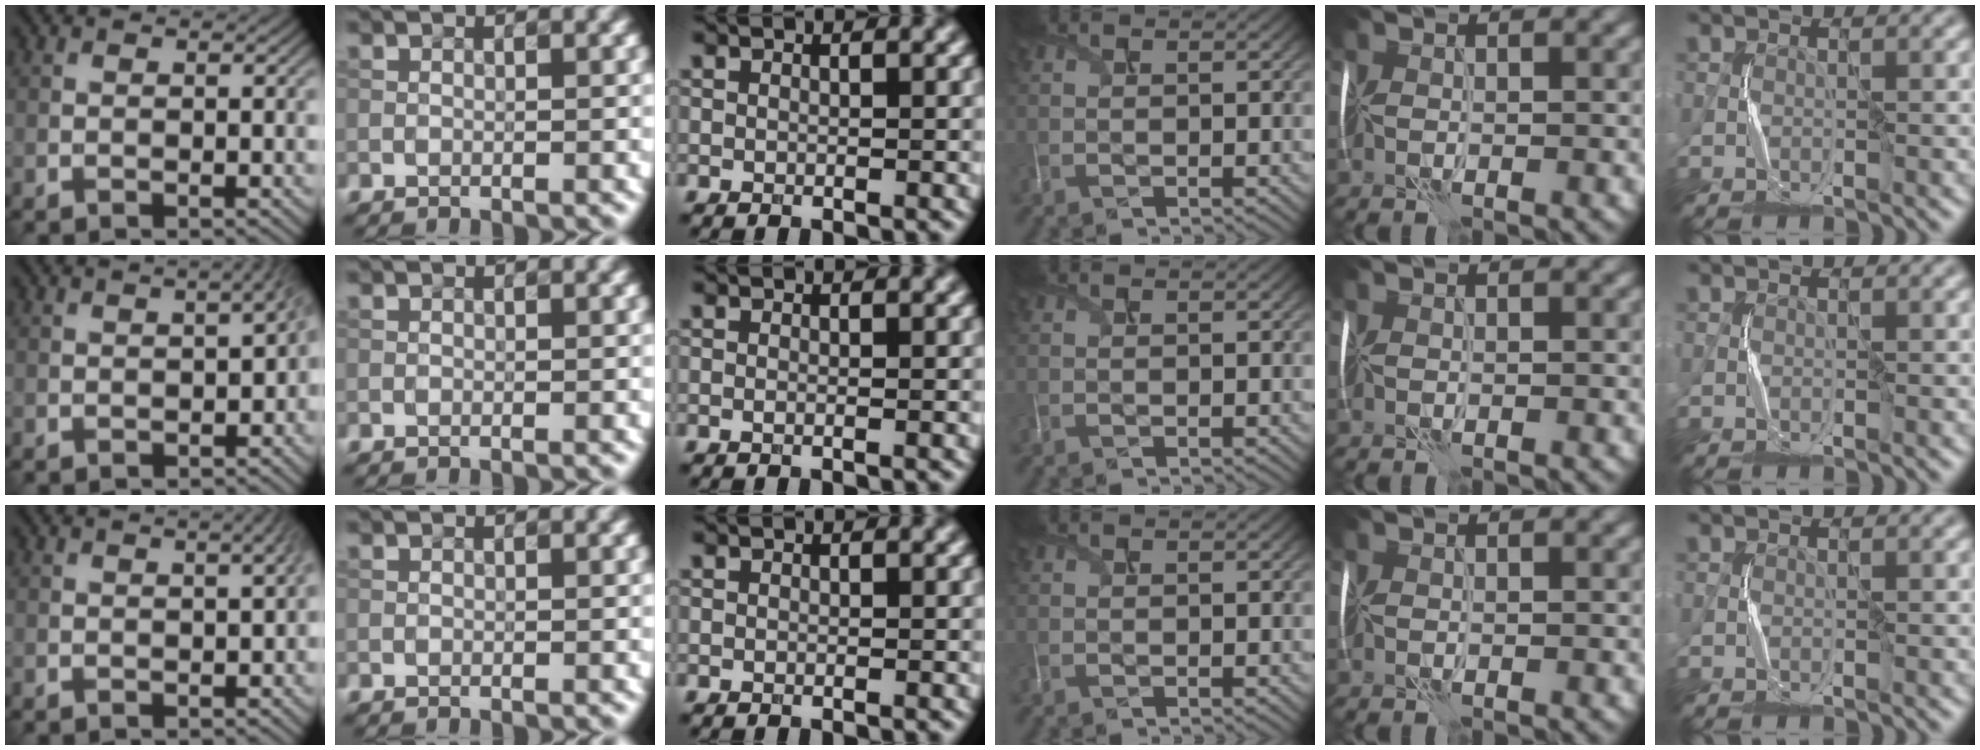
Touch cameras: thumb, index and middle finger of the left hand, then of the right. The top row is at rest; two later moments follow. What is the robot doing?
{"motion": "shake", "object": "plastic piggy bank"}